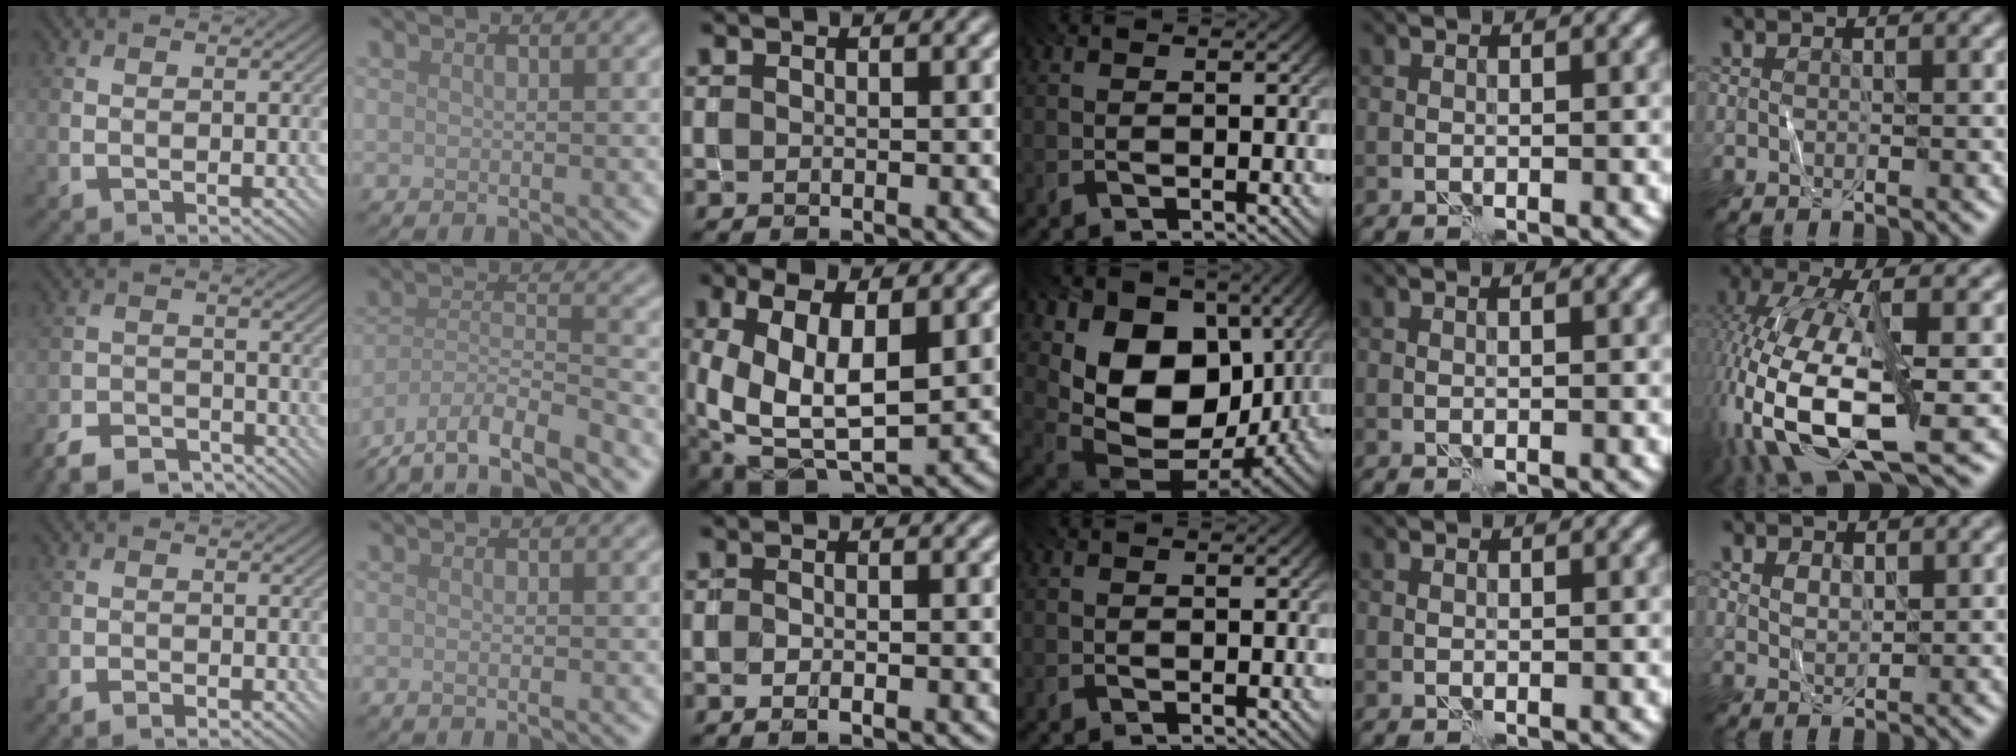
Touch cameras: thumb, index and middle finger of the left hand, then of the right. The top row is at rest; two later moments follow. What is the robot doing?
{"motion": "fold", "object": "shorts"}